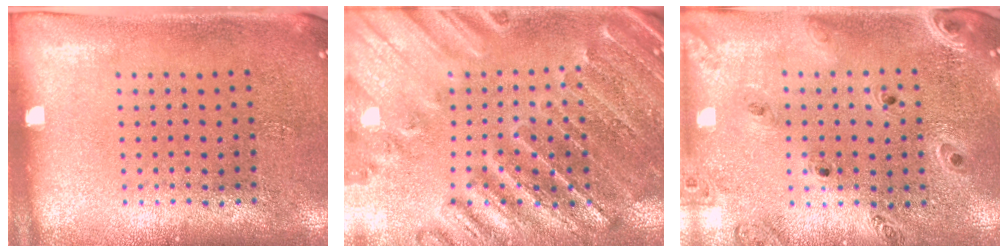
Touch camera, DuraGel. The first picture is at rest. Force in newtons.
{"total": 2.0, "press": 2.0, "slide": 0.1}
{"total": 1.3, "press": 1.2, "slide": 0.3}